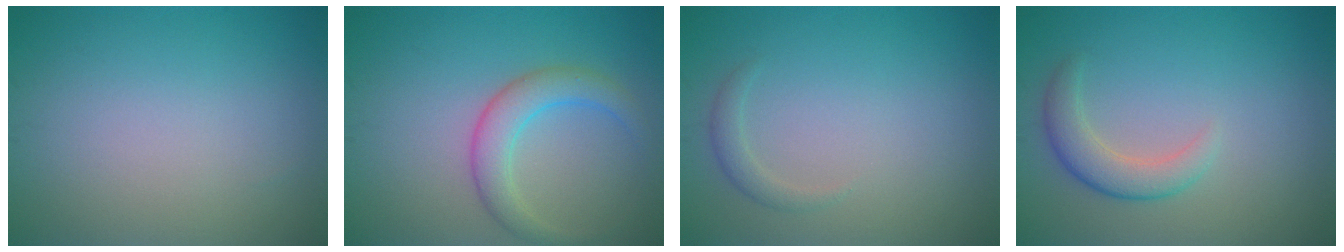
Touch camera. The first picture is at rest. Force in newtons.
{"total": 3.5, "press": 3.5, "slide": 0.1}
{"total": 1.2, "press": 1.2, "slide": 0.1}
{"total": 2.9, "press": 2.9, "slide": 0.2}